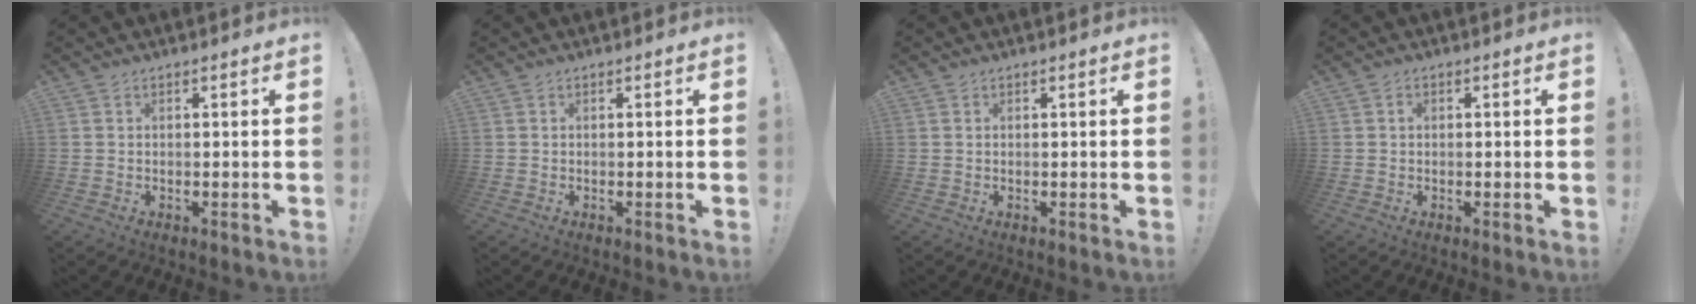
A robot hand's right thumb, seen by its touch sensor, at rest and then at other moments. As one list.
[{"total": 0.0}, {"total": 0.8, "force": [0.6, 0.5, -0.2], "torque": [0.010, -0.001, 0.009]}, {"total": 0.6, "force": [-0.3, 0.4, 0.4], "torque": [-0.006, 0.005, -0.008]}]